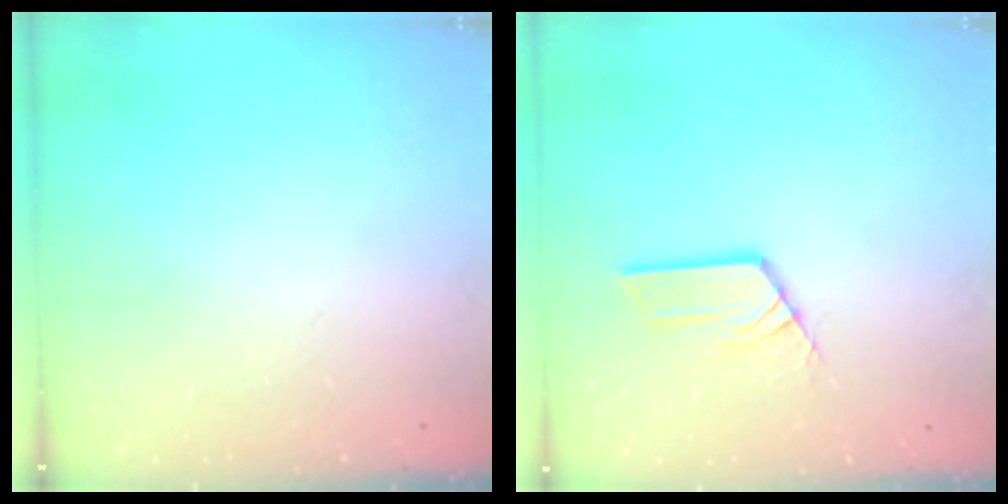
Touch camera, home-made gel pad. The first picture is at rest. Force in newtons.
{"total": 7.0, "press": 7.0, "slide": 0.5}